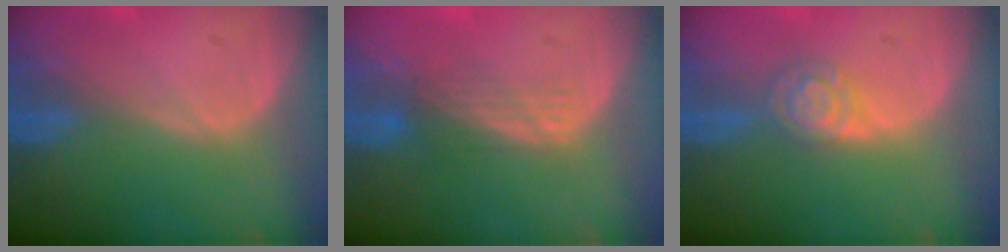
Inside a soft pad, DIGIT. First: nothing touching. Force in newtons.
{"total": 3.5, "press": 2.9, "slide": 1.9}
{"total": 4.3, "press": 4.3, "slide": 0.0}